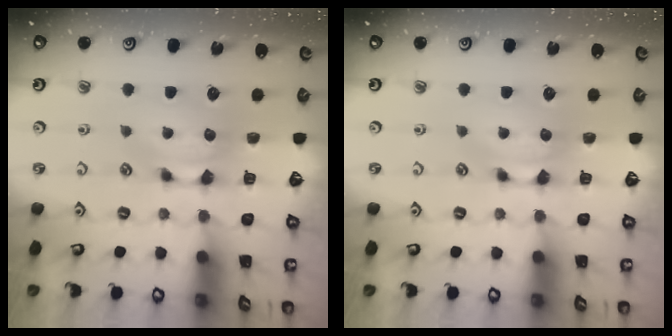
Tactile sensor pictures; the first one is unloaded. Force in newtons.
{"total": 0.0}